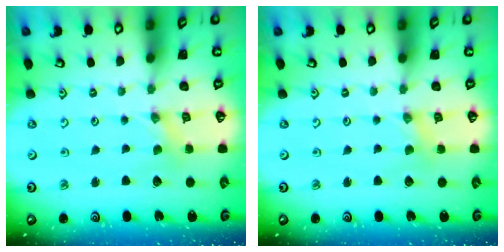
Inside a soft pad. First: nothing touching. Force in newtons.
{"total": 0.7, "press": 0.7, "slide": 0.2}